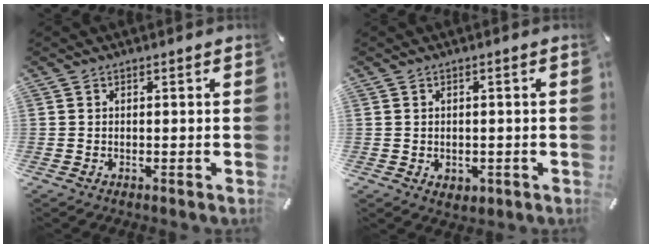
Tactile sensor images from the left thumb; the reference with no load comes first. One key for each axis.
{"total": 2.0, "fx": -0.5, "fy": 1.8, "fz": 0.9, "tx": -0.008, "ty": -0.001, "tz": -0.011}